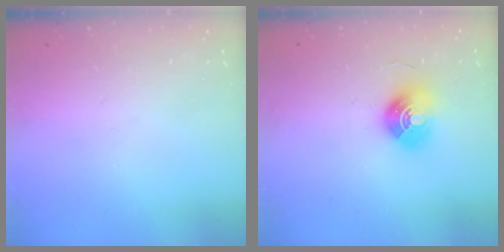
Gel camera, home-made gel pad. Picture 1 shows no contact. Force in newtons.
{"total": 10.3, "press": 10.3, "slide": 0.5}